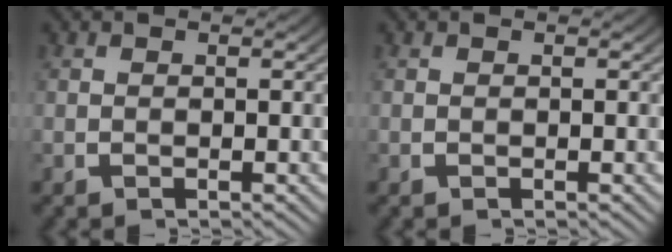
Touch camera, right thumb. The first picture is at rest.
{"total": 0.0}